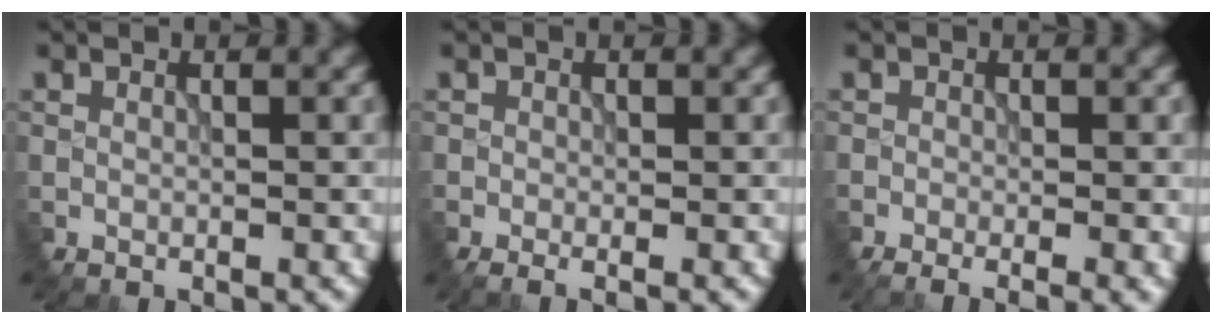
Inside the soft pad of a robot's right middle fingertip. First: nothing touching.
{"total": 1.3, "force": [-1.1, 0.0, 0.5], "torque": [-0.010, -0.003, 0.004]}
{"total": 3.9, "force": [-2.2, 1.1, 3.0], "torque": [-0.036, -0.003, -0.006]}